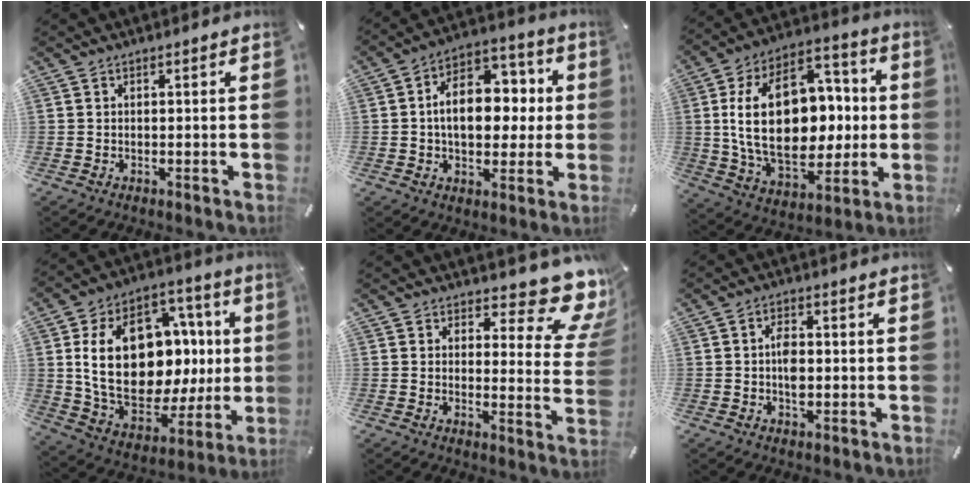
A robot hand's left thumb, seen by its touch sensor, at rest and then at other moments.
{"total": 14.0, "force": [0.5, 10.1, 9.7], "torque": [-0.149, -0.002, 0.011]}
{"total": 26.2, "force": [1.1, 17.8, 19.2], "torque": [-0.349, -0.001, 0.030]}
{"total": 25.6, "force": [3.1, 17.8, 18.1], "torque": [-0.319, -0.021, 0.071]}
{"total": 11.5, "force": [7.9, 5.0, 6.8], "torque": [-0.070, -0.074, 0.135]}
{"total": 4.3, "force": [-0.4, 2.6, 3.5], "torque": [-0.056, 0.004, -0.007]}